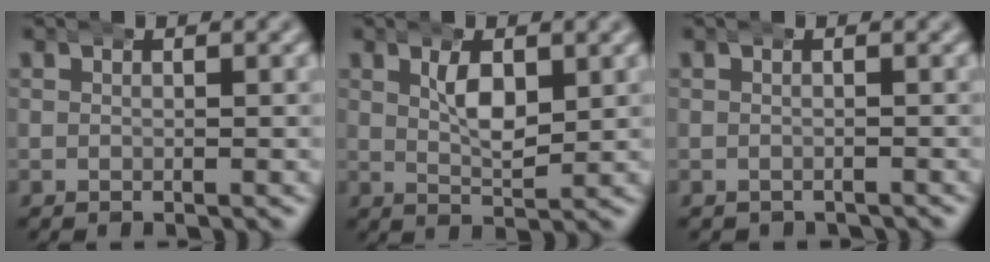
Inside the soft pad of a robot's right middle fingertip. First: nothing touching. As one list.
[{"total": 2.8, "force": [1.0, 1.0, 2.4], "torque": [-0.038, -0.011, 0.019]}, {"total": 1.1, "force": [-1.0, 0.4, -0.1], "torque": [-0.002, -0.008, -0.012]}]